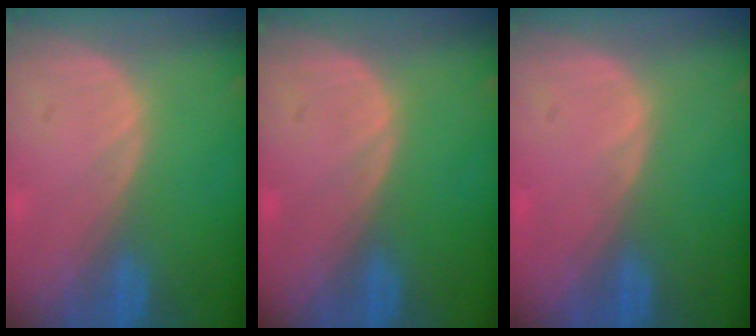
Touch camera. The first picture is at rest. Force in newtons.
{"total": 0.0}
{"total": 0.5, "press": 0.0, "slide": 0.5}